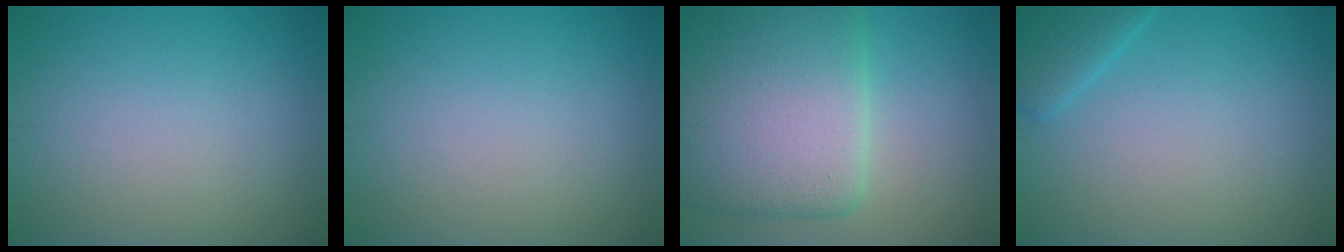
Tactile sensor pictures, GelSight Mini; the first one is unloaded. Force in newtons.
{"total": 0.0}
{"total": 10.9, "press": 10.9, "slide": 0.3}
{"total": 2.3, "press": 2.3, "slide": 0.2}